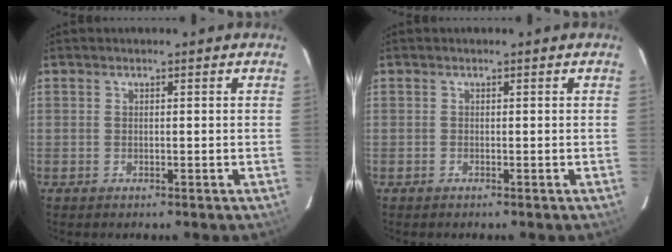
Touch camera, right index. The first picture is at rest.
{"total": 0.0}